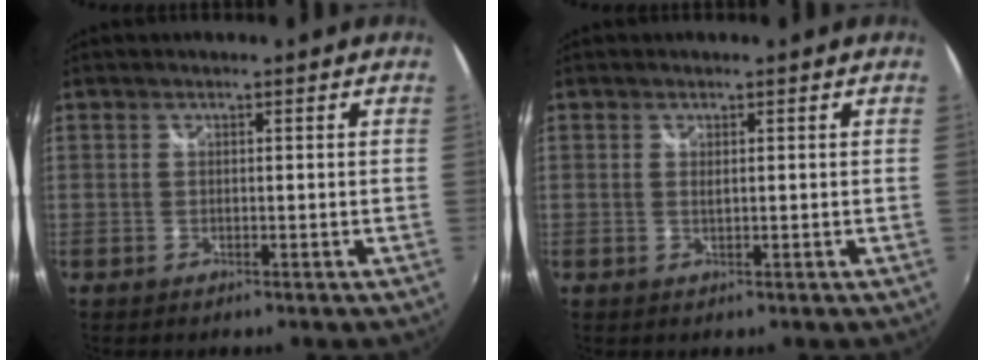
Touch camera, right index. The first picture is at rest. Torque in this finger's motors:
{"motor_torque": [1.07, 1.07, 0.06, 0.01]}